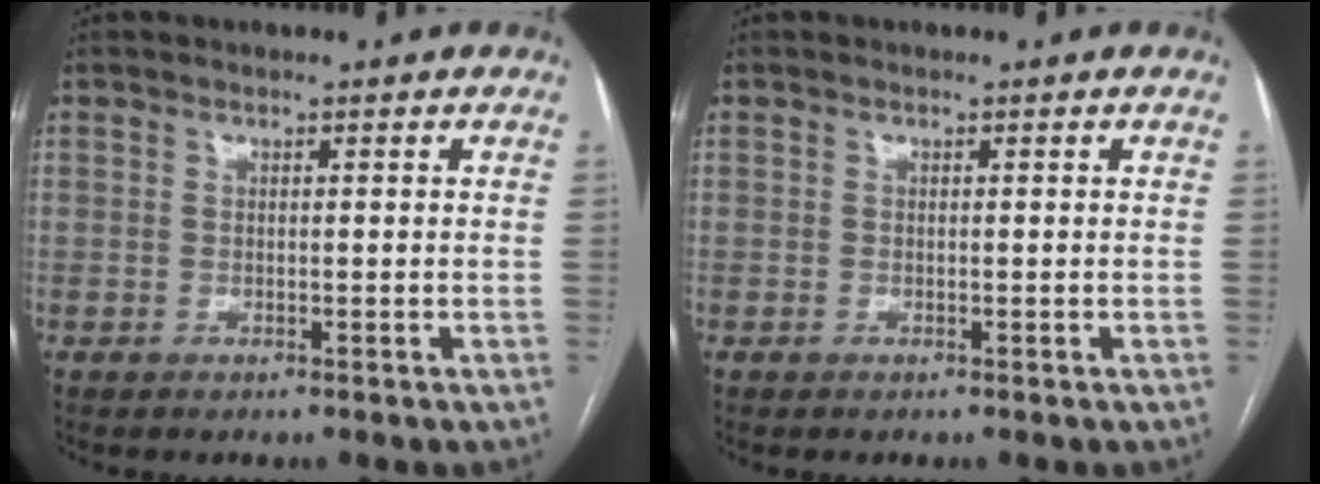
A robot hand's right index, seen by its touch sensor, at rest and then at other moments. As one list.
[{"total": 0.0}]